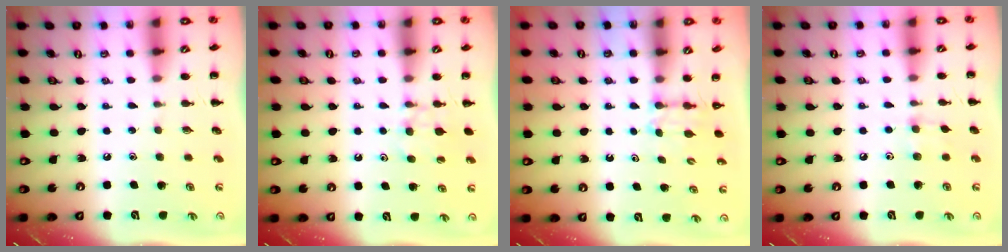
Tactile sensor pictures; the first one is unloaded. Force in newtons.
{"total": 8.9, "press": 8.7, "slide": 1.7}
{"total": 2.6, "press": 2.4, "slide": 1.0}
{"total": 3.5, "press": 3.4, "slide": 1.1}